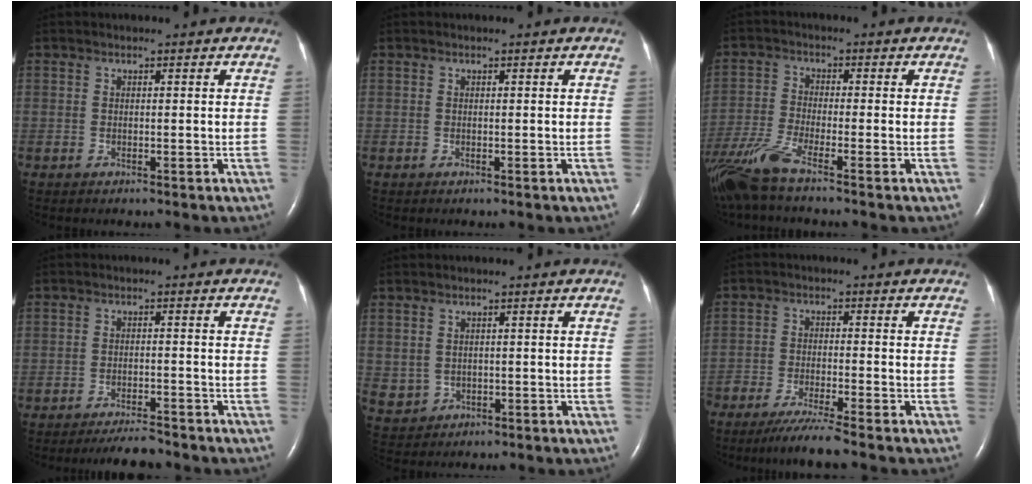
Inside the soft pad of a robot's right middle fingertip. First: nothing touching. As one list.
[{"total": 0.0}, {"total": 8.3, "force": [-6.5, -0.2, 5.3], "torque": [-0.120, -0.029, -0.128]}, {"total": 4.3, "force": [-4.1, 0.1, 1.3], "torque": [-0.024, -0.014, -0.069]}, {"total": 3.2, "force": [-0.1, 3.0, 1.1], "torque": [-0.021, 0.003, 0.014]}, {"total": 6.1, "force": [-5.1, -0.8, 3.3], "torque": [-0.055, -0.020, -0.092]}]